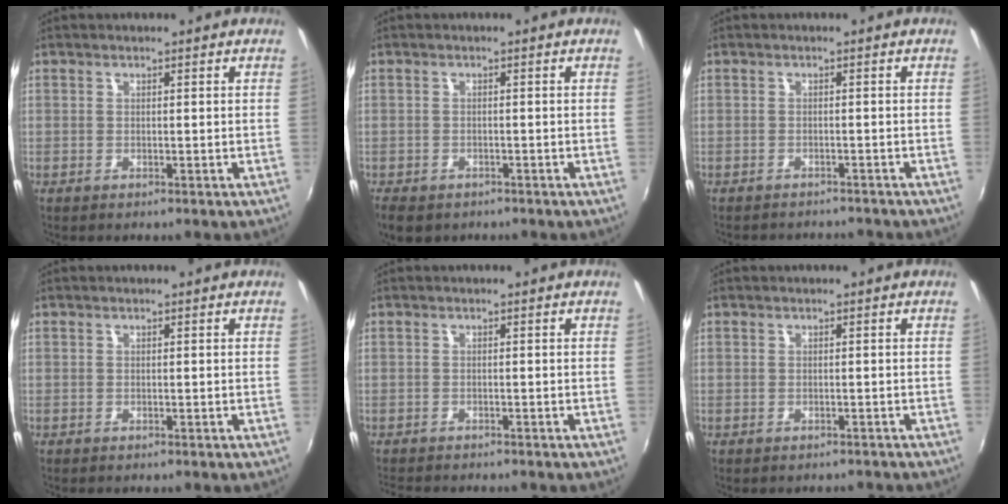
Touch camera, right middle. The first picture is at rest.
{"total": 5.2, "force": [-3.5, 3.0, 2.4], "torque": [-0.064, -0.017, -0.055]}
{"total": 5.4, "force": [-5.1, 1.4, 1.5], "torque": [-0.038, -0.009, -0.069]}
{"total": 0.0}
{"total": 3.7, "force": [-3.4, 0.7, 1.2], "torque": [-0.033, -0.015, -0.058]}
{"total": 2.0, "force": [-1.7, 0.8, 0.5], "torque": [-0.009, -0.006, -0.020]}